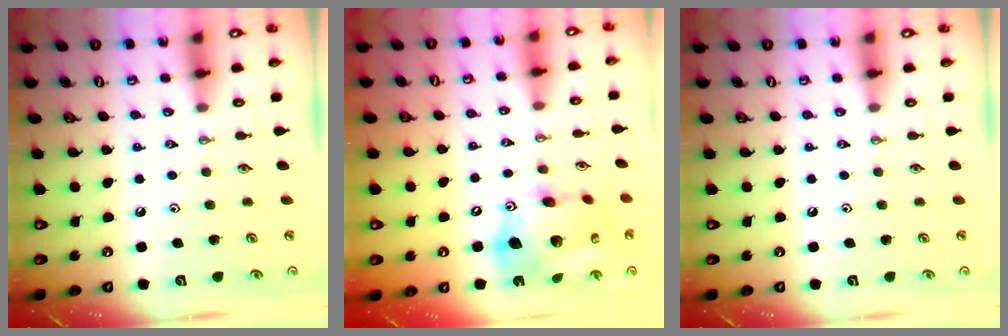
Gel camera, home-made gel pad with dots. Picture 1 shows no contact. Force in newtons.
{"total": 19.8, "press": 19.6, "slide": 3.1}
{"total": 0.0}